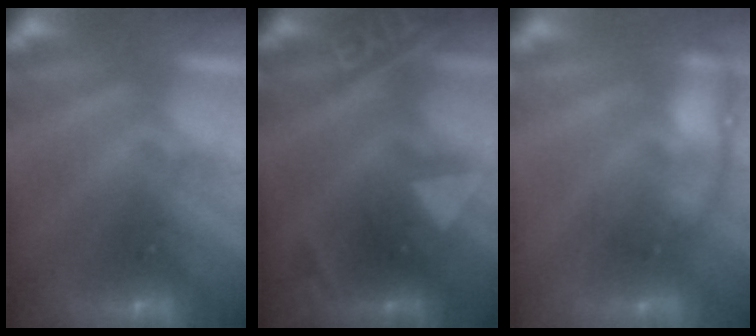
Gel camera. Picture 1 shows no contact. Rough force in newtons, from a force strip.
{"total": 2.4}
{"total": 1.9}